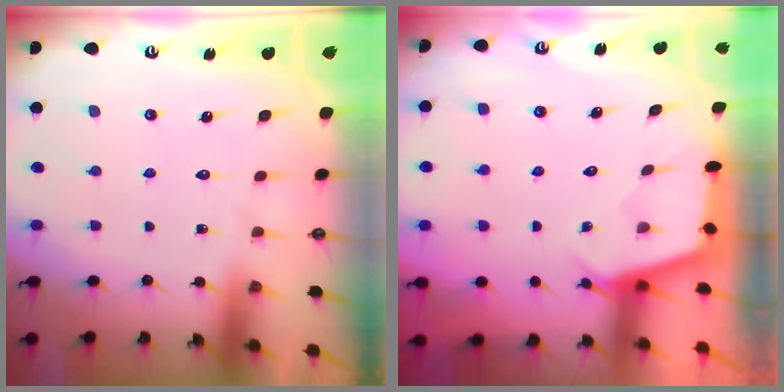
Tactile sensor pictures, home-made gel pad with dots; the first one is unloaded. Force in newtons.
{"total": 2.6, "press": 2.6, "slide": 0.3}